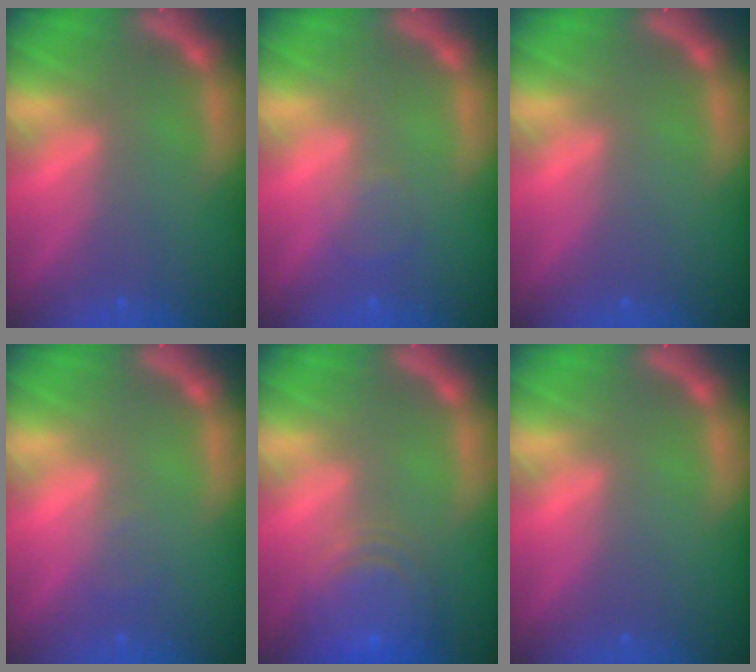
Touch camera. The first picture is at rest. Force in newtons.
{"total": 1.5}
{"total": 0.0}
{"total": 0.9}
{"total": 7.5}
{"total": 0.0}